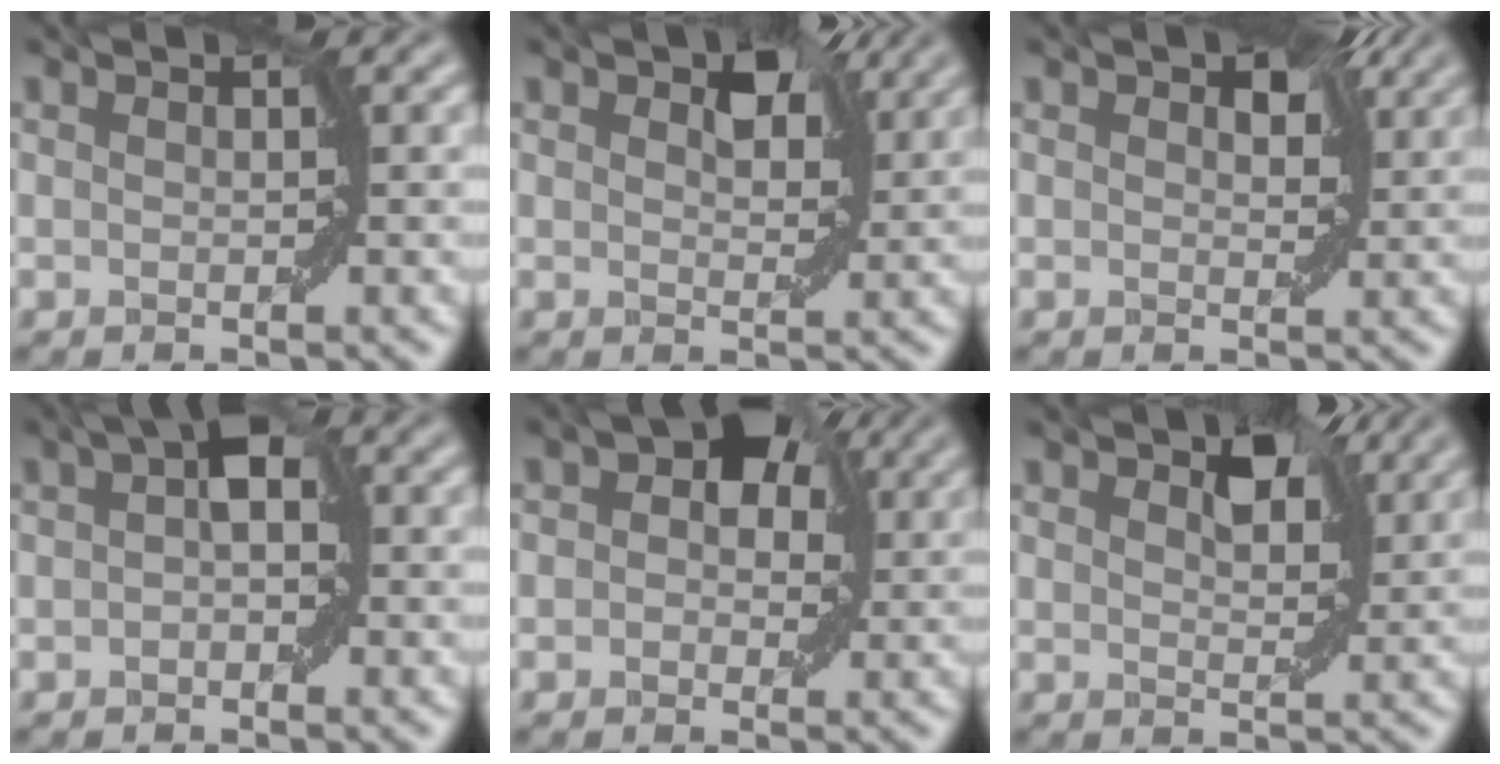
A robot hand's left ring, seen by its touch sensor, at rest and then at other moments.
{"total": 3.5, "force": [1.8, 1.8, 2.4], "torque": [-0.040, 0.002, 0.029]}
{"total": 2.9, "force": [1.4, 1.5, 2.1], "torque": [-0.029, 0.003, 0.022]}
{"total": 2.9, "force": [0.4, 1.5, 2.5], "torque": [-0.030, 0.012, -0.003]}
{"total": 4.9, "force": [1.6, 3.3, 3.2], "torque": [-0.033, 0.011, 0.007]}
{"total": 3.4, "force": [2.0, 1.5, 2.3], "torque": [-0.039, 0.002, 0.032]}